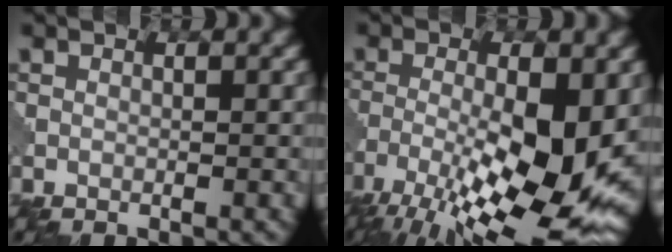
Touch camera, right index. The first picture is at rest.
{"total": 13.6, "force": [-5.0, 4.1, 12.0], "torque": [-0.218, -0.025, -0.082]}